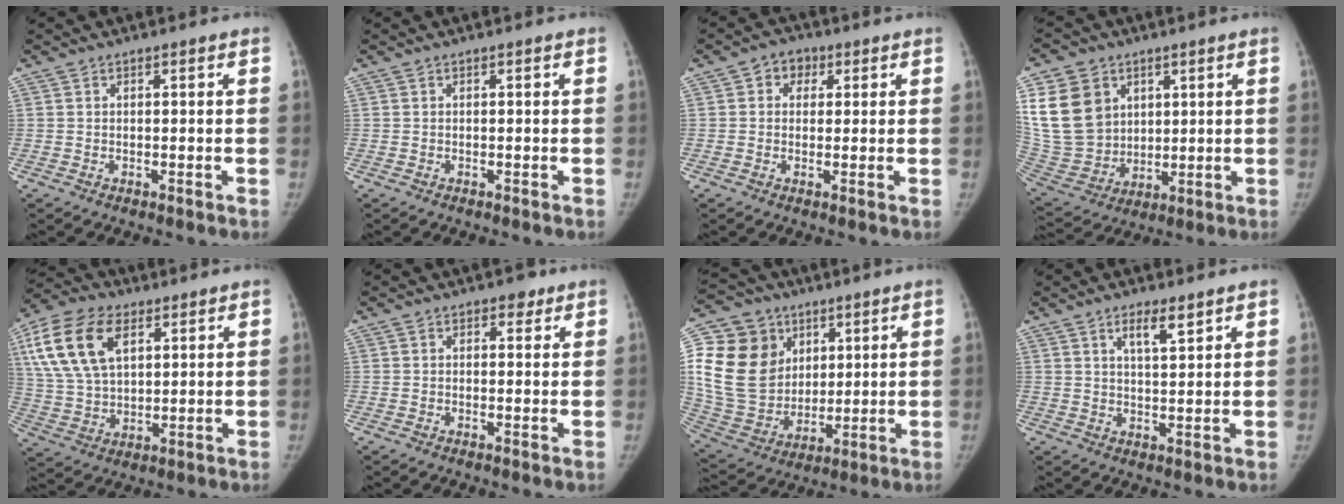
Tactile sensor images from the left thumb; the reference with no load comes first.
{"total": 0.0}
{"total": 4.3, "force": [1.4, 3.5, 1.9], "torque": [-0.003, 0.002, 0.016]}
{"total": 18.5, "force": [6.7, 14.4, 9.4], "torque": [-0.172, -0.012, 0.148]}
{"total": 16.8, "force": [6.7, 9.8, 11.9], "torque": [-0.228, -0.004, 0.128]}
{"total": 2.4, "force": [1.2, 1.7, 1.1], "torque": [-0.001, -0.003, 0.013]}
{"total": 21.1, "force": [6.3, 17.0, 10.8], "torque": [-0.199, 0.000, 0.134]}
{"total": 4.9, "force": [3.1, 1.4, 3.6], "torque": [-0.054, -0.022, 0.054]}